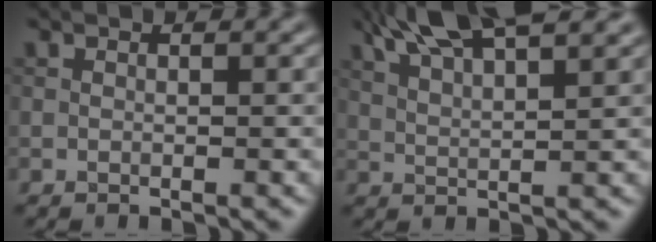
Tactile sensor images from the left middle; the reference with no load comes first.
{"total": 8.4, "force": [5.9, 1.8, 5.7], "torque": [-0.093, 0.025, 0.081]}